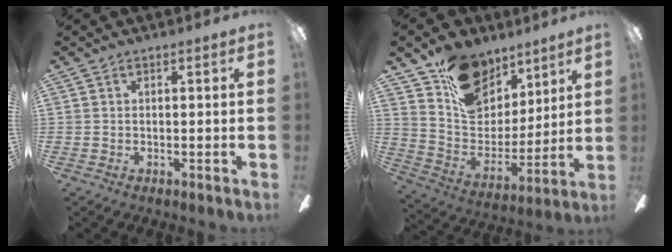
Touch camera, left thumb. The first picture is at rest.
{"total": 18.1, "force": [11.6, 12.1, 6.9], "torque": [-0.111, -0.072, 0.219]}